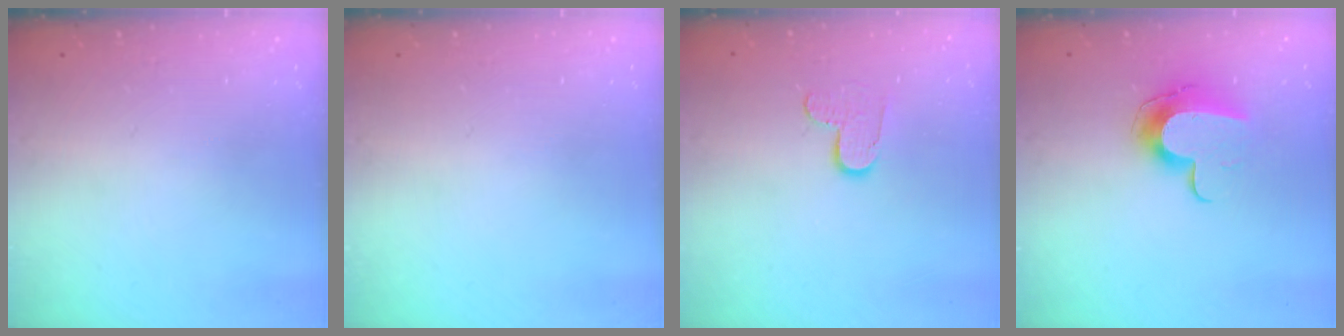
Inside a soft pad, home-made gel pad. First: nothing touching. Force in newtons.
{"total": 0.0}
{"total": 7.7, "press": 7.6, "slide": 0.4}
{"total": 10.7, "press": 10.7, "slide": 0.5}